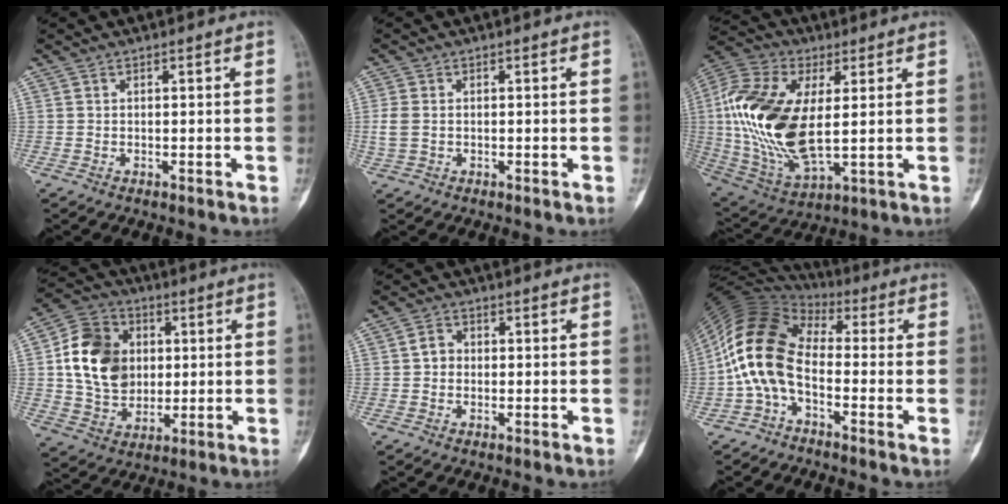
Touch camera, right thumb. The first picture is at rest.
{"total": 3.1, "force": [-0.1, 2.3, 2.1], "torque": [-0.056, 0.001, -0.002]}
{"total": 22.4, "force": [2.4, 11.5, 19.1], "torque": [-0.407, -0.010, 0.046]}
{"total": 15.7, "force": [2.1, 12.5, 9.3], "torque": [-0.141, 0.005, 0.039]}
{"total": 2.7, "force": [0.0, 2.4, 1.3], "torque": [-0.009, 0.010, -0.008]}
{"total": 12.1, "force": [-1.8, 7.3, 9.4], "torque": [-0.184, 0.048, -0.054]}